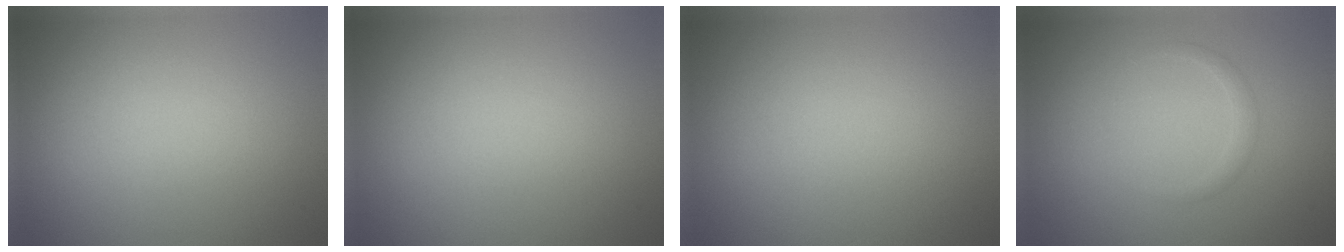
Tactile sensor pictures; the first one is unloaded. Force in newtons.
{"total": 0.0}
{"total": 0.0}
{"total": 1.0, "press": 1.0, "slide": 0.1}